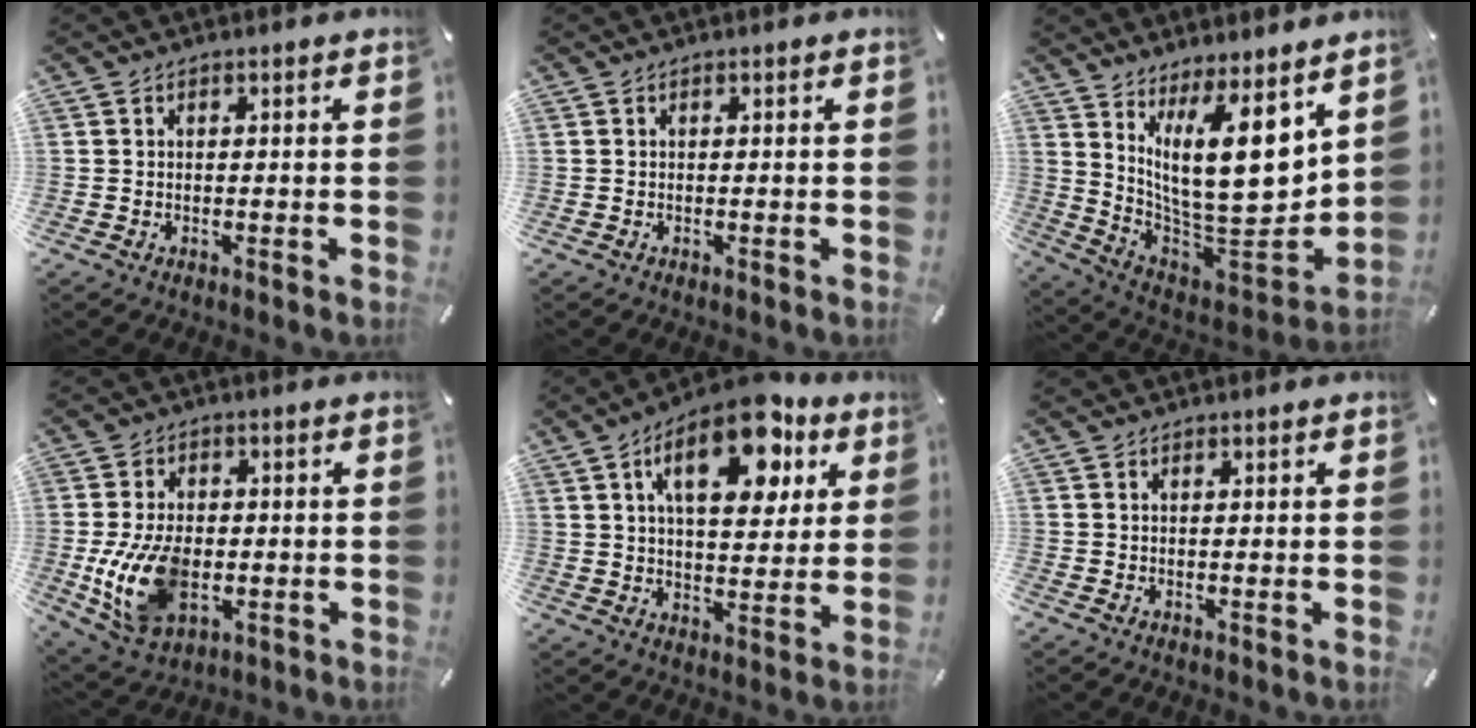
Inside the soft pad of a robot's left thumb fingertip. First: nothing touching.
{"total": 0.0}
{"total": 20.1, "force": [7.3, 9.0, 16.5], "torque": [-0.269, -0.073, 0.134]}
{"total": 13.8, "force": [-2.3, 9.3, 9.9], "torque": [-0.207, -0.004, -0.040]}
{"total": 17.9, "force": [9.3, 8.9, 12.5], "torque": [-0.179, -0.033, 0.151]}
{"total": 0.0}